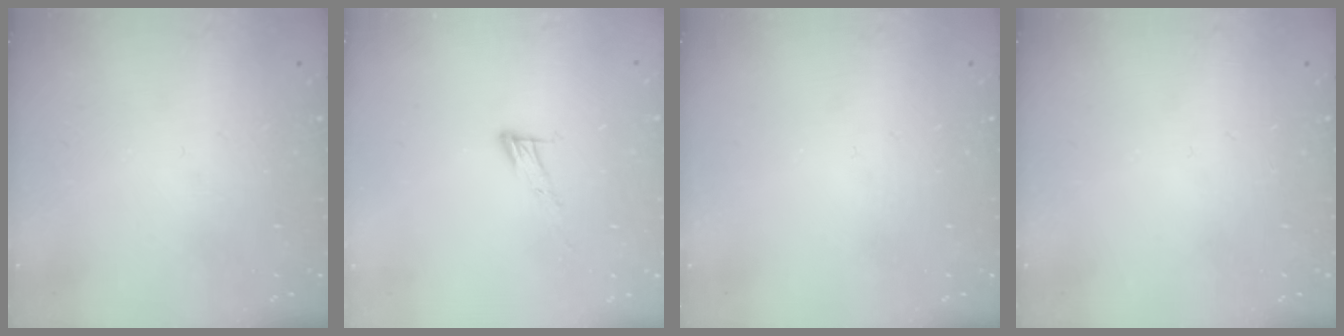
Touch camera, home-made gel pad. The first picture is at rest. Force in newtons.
{"total": 6.4, "press": 6.4, "slide": 0.4}
{"total": 0.0}
{"total": 0.0}